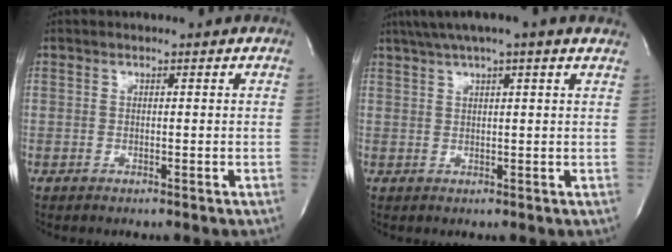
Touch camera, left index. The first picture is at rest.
{"total": 10.1, "force": [7.7, 0.1, 6.5], "torque": [-0.113, 0.038, 0.100]}